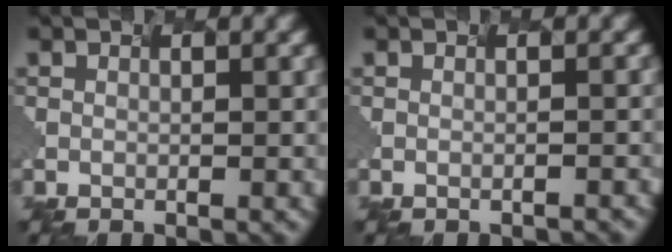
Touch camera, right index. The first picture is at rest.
{"total": 1.2, "force": [-0.2, 0.6, 1.0], "torque": [0.009, 0.011, 0.001]}